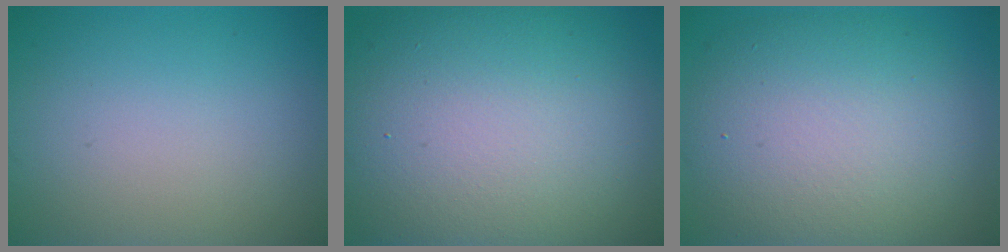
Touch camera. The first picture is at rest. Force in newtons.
{"total": 16.3, "press": 16.3, "slide": 0.9}
{"total": 10.3, "press": 10.2, "slide": 0.7}